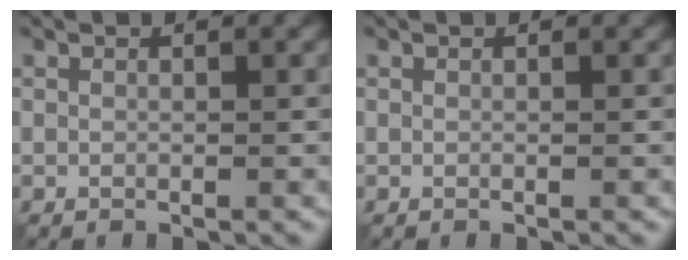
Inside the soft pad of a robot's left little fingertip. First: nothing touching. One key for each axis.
{"total": 0.0}